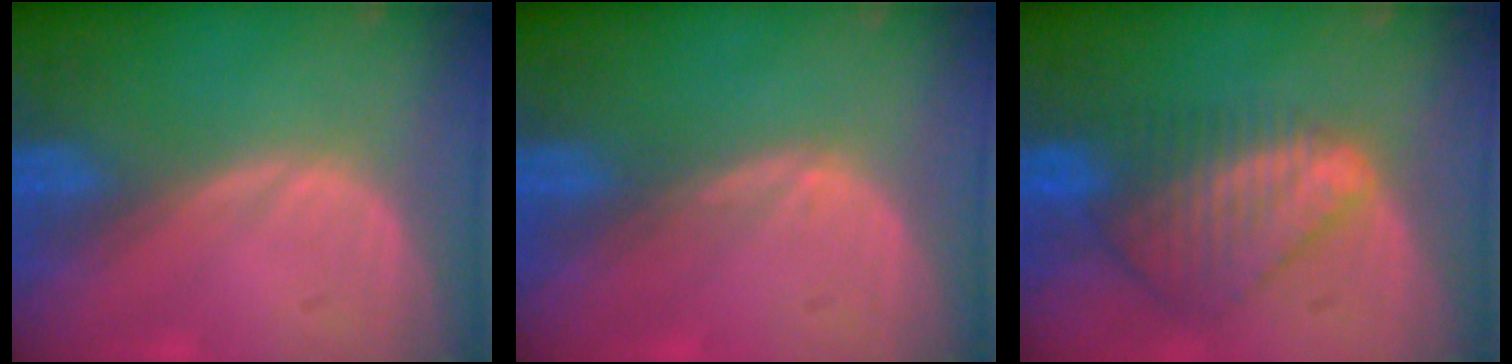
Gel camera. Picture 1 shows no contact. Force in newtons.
{"total": 0.8, "press": 0.7, "slide": 0.1}
{"total": 8.5, "press": 7.5, "slide": 4.1}